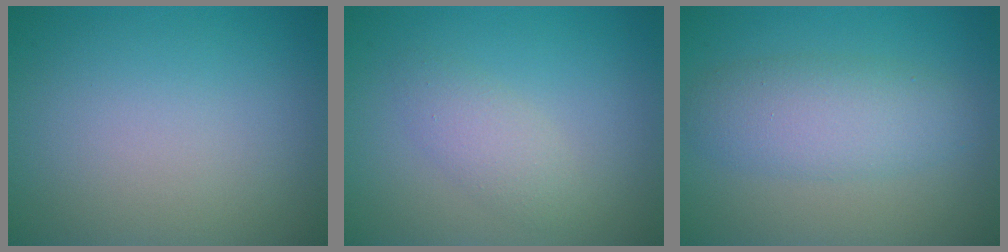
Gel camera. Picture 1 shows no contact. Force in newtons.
{"total": 2.1, "press": 2.1, "slide": 0.1}
{"total": 4.3, "press": 4.3, "slide": 0.1}